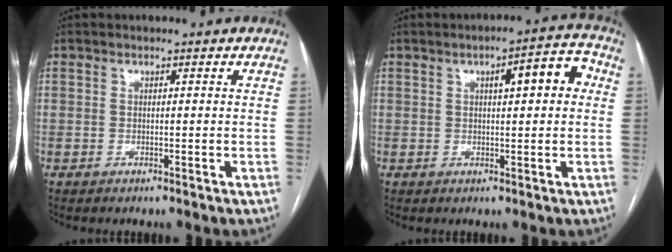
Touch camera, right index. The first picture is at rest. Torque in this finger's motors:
{"motor_torque": [0.52, 0.04, 0.17, 0.05]}